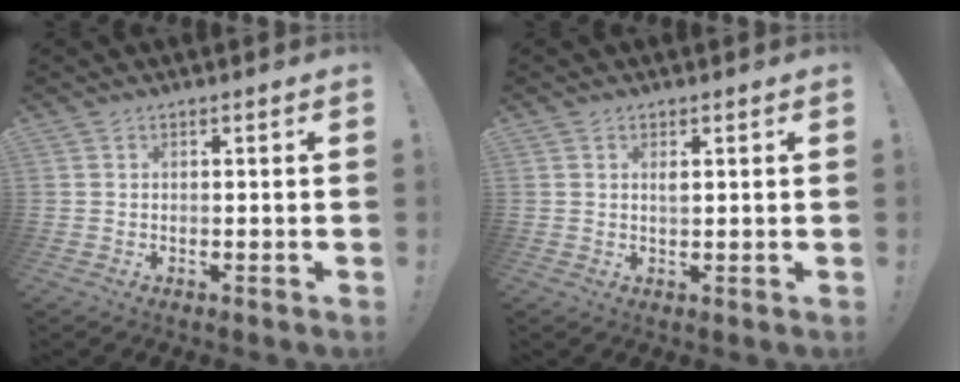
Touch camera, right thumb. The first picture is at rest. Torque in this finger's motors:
{"motor_torque": [-0.09, 0.49, 0.15, -0.06, 0.00]}